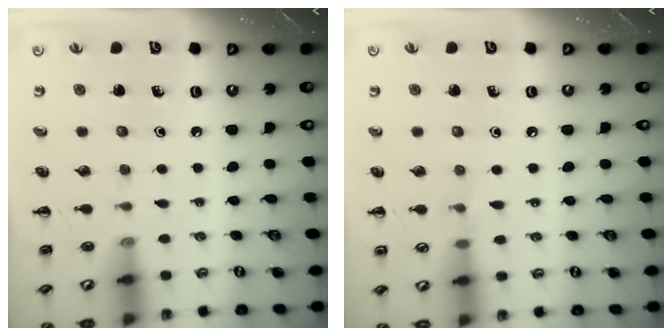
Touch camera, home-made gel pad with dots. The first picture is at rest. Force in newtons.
{"total": 4.3, "press": 4.0, "slide": 1.5}